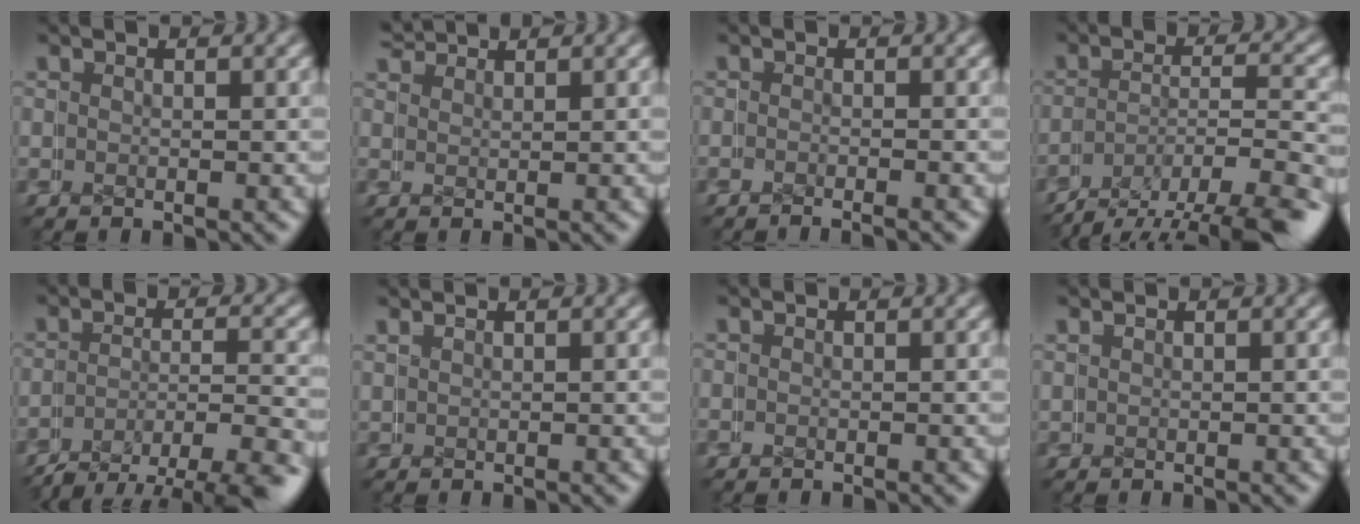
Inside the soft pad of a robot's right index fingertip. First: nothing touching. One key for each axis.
{"total": 2.7, "fx": 2.6, "fy": -0.5, "fz": 0.0, "tx": 0.001, "ty": 0.007, "tz": 0.051}
{"total": 1.5, "fx": -1.4, "fy": 0.0, "fz": 0.4, "tx": 0.007, "ty": 0.002, "tz": -0.023}
{"total": 6.9, "fx": -4.9, "fy": 2.3, "fz": 4.2, "tx": -0.049, "ty": -0.001, "tz": -0.072}
{"total": 5.9, "fx": -4.2, "fy": 2.3, "fz": 3.5, "tx": -0.043, "ty": -0.006, "tz": -0.058}
{"total": 1.2, "fx": 1.0, "fy": -0.5, "fz": -0.3, "tx": 0.008, "ty": 0.005, "tz": 0.020}
{"total": 0.0}
{"total": 0.7, "fx": 0.6, "fy": -0.2, "fz": -0.2, "tx": 0.007, "ty": 0.002, "tz": 0.010}